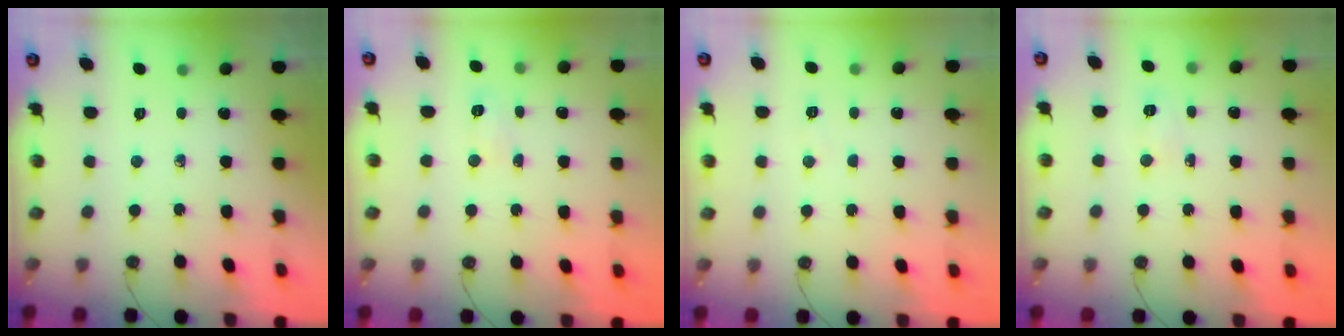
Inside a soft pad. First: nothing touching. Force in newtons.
{"total": 3.7, "press": 3.6, "slide": 0.5}
{"total": 3.8, "press": 3.4, "slide": 1.7}
{"total": 3.6, "press": 3.4, "slide": 0.9}